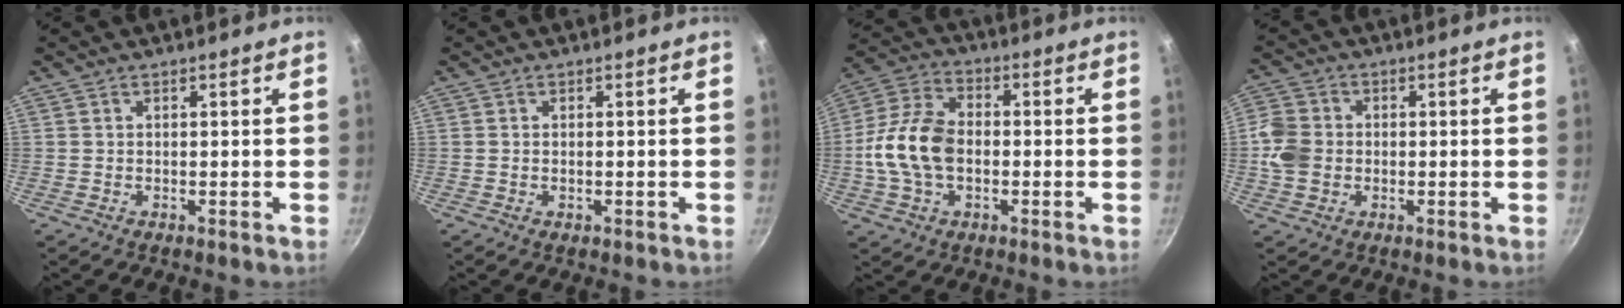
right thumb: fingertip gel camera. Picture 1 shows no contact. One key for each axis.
{"total": 0.6, "fx": -0.2, "fy": 0.3, "fz": 0.5, "tx": -0.007, "ty": 0.001, "tz": -0.003}
{"total": 13.2, "fx": -1.4, "fy": 8.6, "fz": 9.8, "tx": -0.179, "ty": 0.029, "tz": -0.040}
{"total": 6.7, "fx": -0.7, "fy": 5.6, "fz": 3.6, "tx": -0.061, "ty": 0.008, "tz": -0.026}